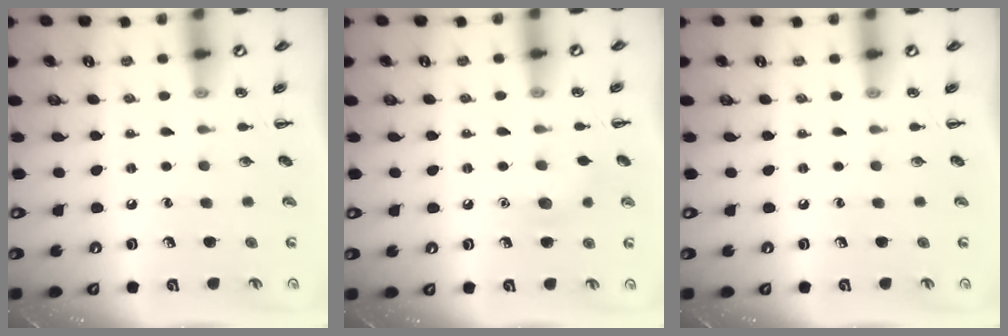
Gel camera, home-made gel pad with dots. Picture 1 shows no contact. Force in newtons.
{"total": 6.7, "press": 6.5, "slide": 1.7}
{"total": 0.0}